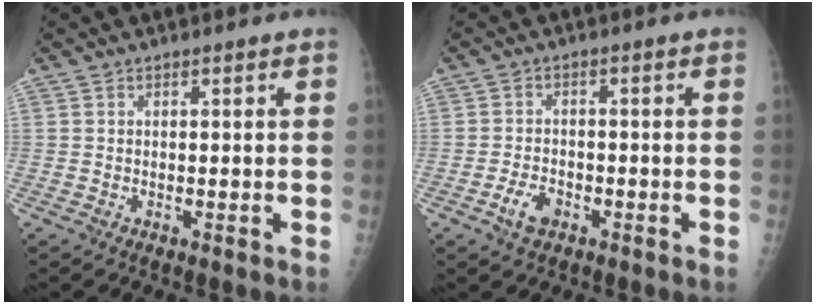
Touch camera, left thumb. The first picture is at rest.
{"total": 4.0, "force": [-2.1, 2.4, 2.4], "torque": [-0.041, 0.013, -0.038]}